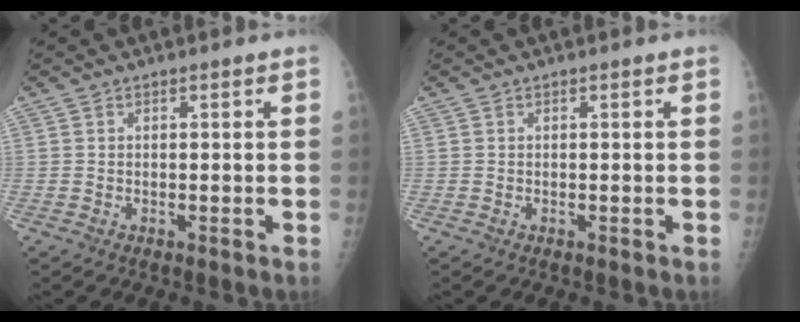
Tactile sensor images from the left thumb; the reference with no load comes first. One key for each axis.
{"total": 0.0}